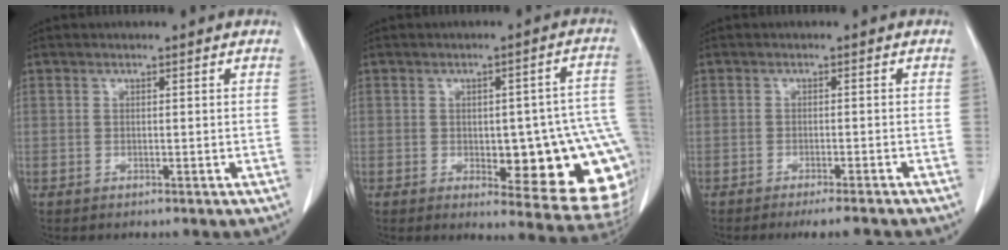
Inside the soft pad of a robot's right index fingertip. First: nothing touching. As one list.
[{"total": 18.4, "force": [-3.5, 5.6, 17.2], "torque": [-0.128, 0.024, -0.021]}, {"total": 5.3, "force": [-4.6, -0.1, 2.6], "torque": [-0.021, -0.008, -0.065]}]